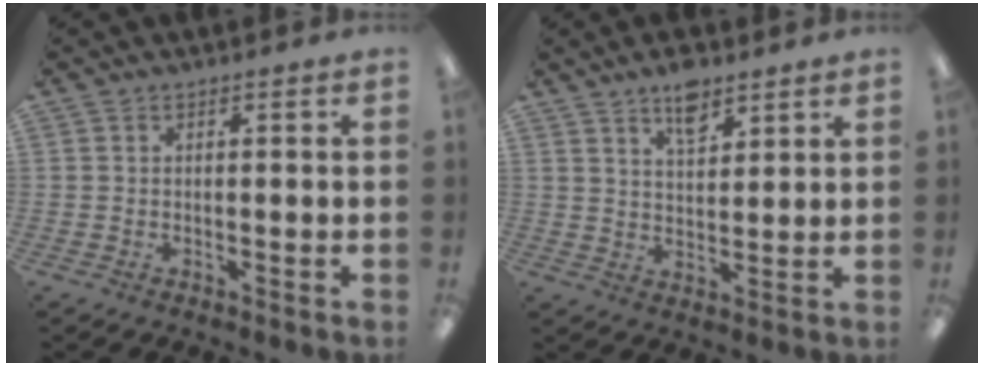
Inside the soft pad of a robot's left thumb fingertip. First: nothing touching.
{"total": 7.1, "force": [5.3, 3.1, 3.7], "torque": [-0.053, -0.026, 0.090]}